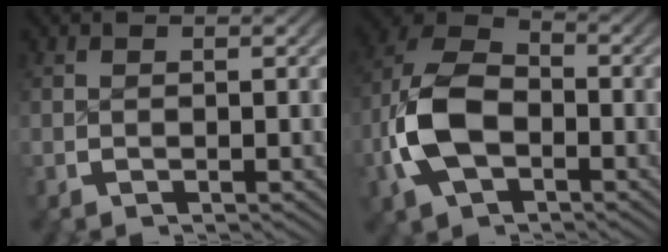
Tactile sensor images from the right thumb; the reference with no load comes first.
{"total": 9.6, "force": [-1.8, 6.8, 6.4], "torque": [-0.164, -0.026, -0.022]}